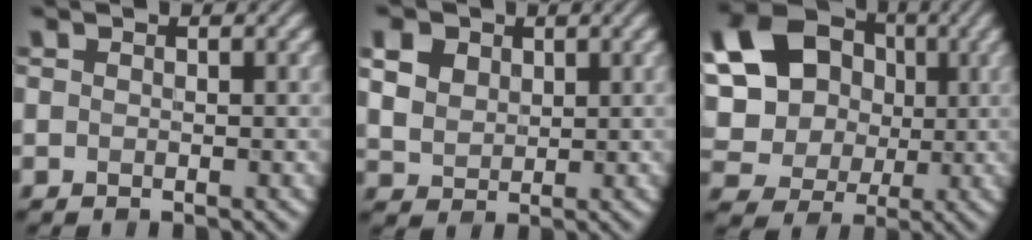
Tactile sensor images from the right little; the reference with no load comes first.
{"total": 5.8, "force": [3.1, 4.1, 2.7], "torque": [-0.096, 0.014, 0.059]}
{"total": 15.4, "force": [3.6, 13.3, 6.8], "torque": [-0.186, 0.018, 0.058]}